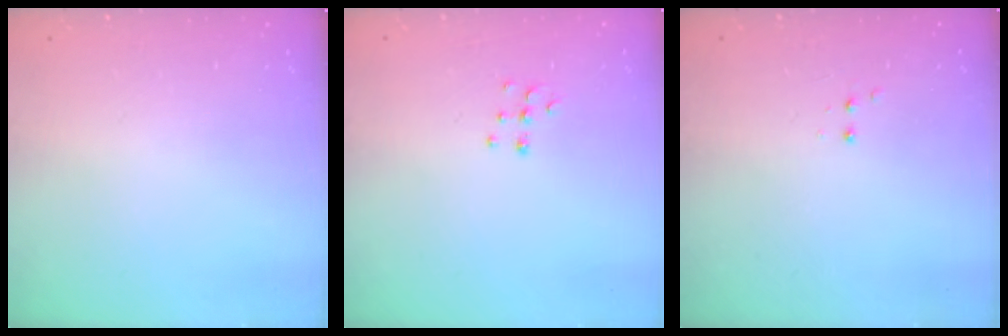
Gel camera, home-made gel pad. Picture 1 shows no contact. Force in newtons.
{"total": 5.8, "press": 5.8, "slide": 0.4}
{"total": 2.8, "press": 2.8, "slide": 0.6}